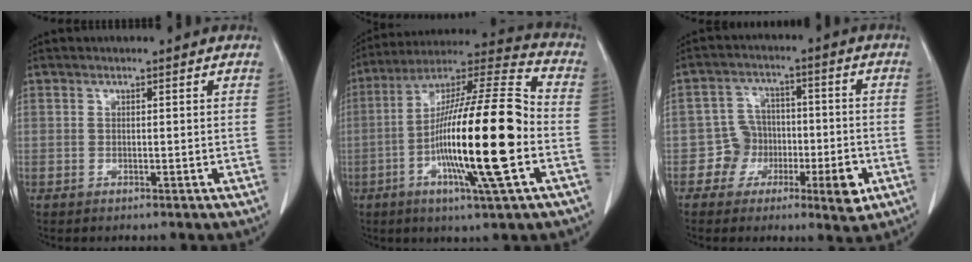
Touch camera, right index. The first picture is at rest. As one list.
[{"total": 21.6, "force": [-5.0, 1.1, 20.9], "torque": [-0.377, -0.007, -0.093]}, {"total": 7.0, "force": [-2.7, 5.3, 3.6], "torque": [-0.039, 0.018, -0.043]}]